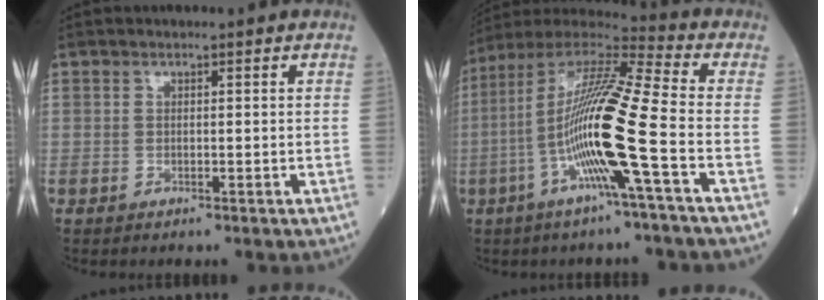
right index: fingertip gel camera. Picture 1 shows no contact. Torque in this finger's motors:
{"motor_torque": [1.32, -0.83, 1.06, 0.21]}